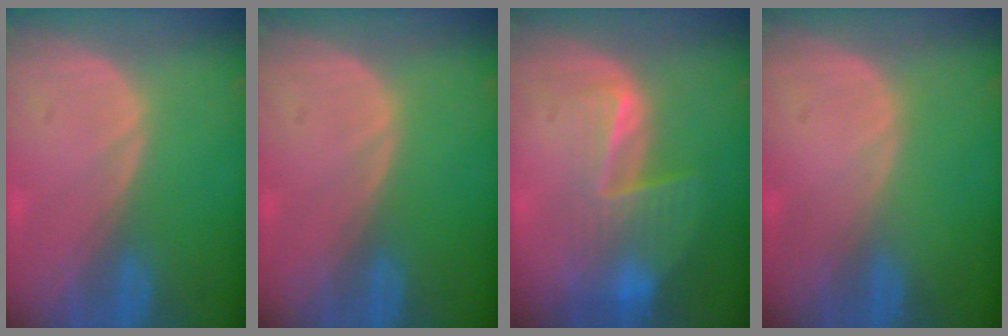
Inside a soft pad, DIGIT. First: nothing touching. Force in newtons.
{"total": 0.0}
{"total": 7.6, "press": 6.7, "slide": 3.4}
{"total": 0.0}